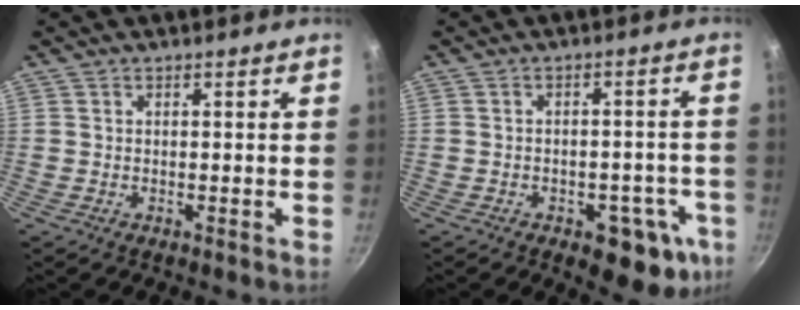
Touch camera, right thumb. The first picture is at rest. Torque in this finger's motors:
{"motor_torque": [0.96, 0.65, -0.04, -0.06, 0.13]}